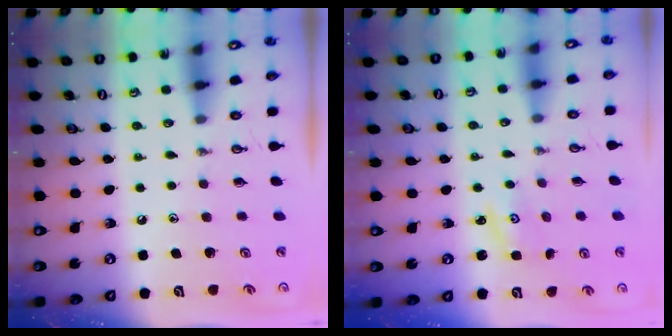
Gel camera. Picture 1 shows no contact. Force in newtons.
{"total": 2.7, "press": 2.7, "slide": 0.4}